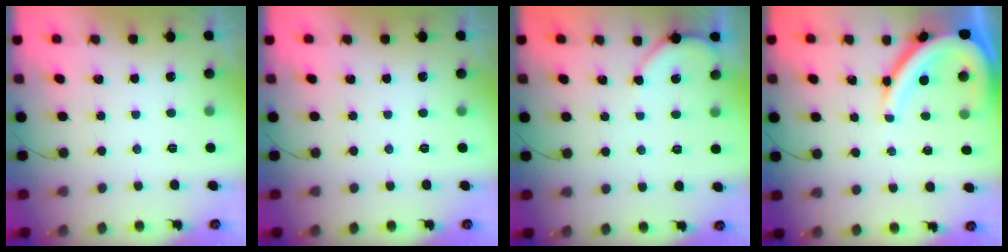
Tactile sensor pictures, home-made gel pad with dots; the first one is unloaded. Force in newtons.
{"total": 0.0}
{"total": 2.9, "press": 2.9, "slide": 0.3}
{"total": 12.6, "press": 12.5, "slide": 1.2}